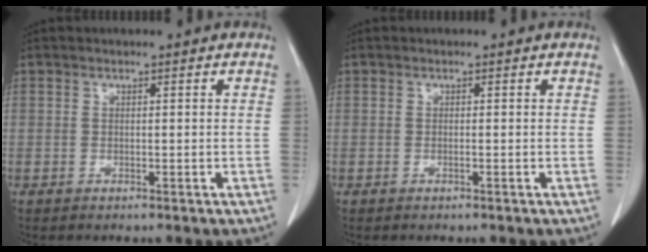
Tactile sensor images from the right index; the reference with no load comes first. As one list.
[{"total": 0.0}]